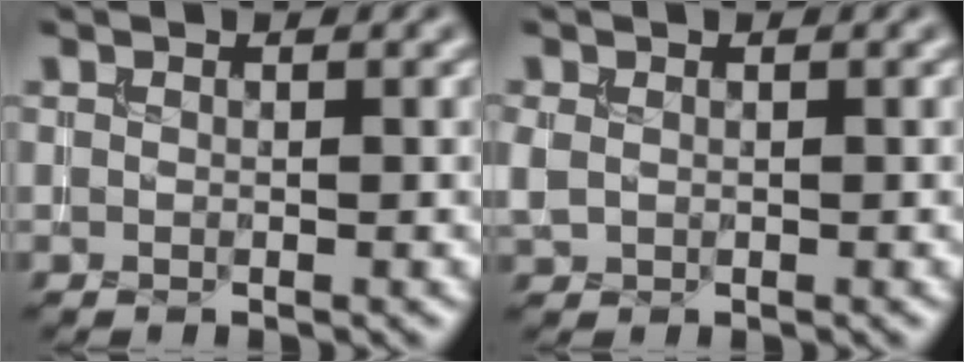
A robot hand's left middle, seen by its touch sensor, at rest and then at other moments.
{"total": 1.4, "force": [0.2, 1.1, 0.8], "torque": [-0.025, 0.001, 0.007]}